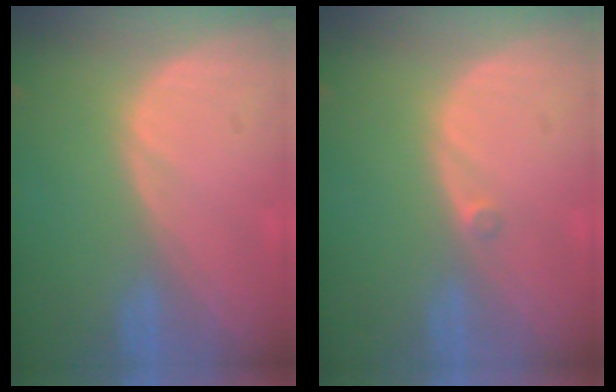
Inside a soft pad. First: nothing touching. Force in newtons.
{"total": 0.8, "press": 0.6, "slide": 0.4}